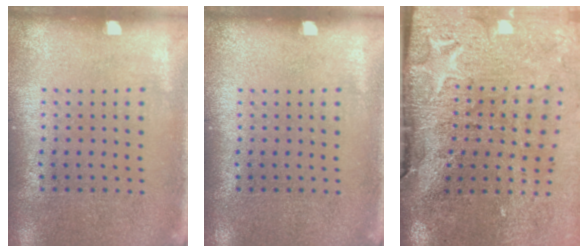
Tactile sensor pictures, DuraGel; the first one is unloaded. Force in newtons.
{"total": 0.0}
{"total": 4.8, "press": 3.8, "slide": 2.9}